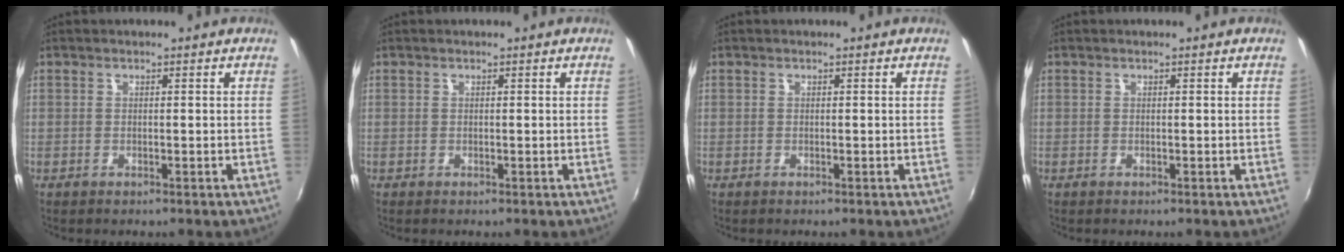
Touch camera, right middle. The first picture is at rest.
{"total": 0.0}
{"total": 0.0}
{"total": 0.0}